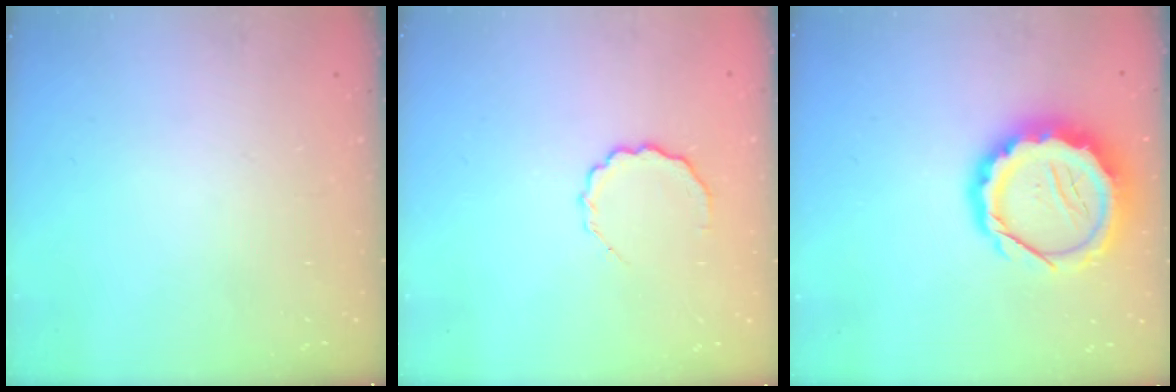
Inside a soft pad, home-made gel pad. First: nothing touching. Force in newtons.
{"total": 6.1, "press": 6.0, "slide": 1.1}
{"total": 13.8, "press": 13.6, "slide": 2.6}